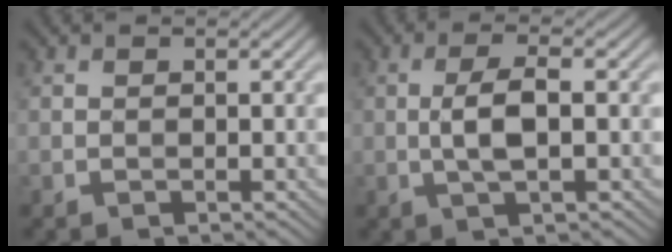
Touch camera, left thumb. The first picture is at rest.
{"total": 4.3, "force": [-0.3, 1.2, 4.1], "torque": [-0.086, 0.005, -0.009]}